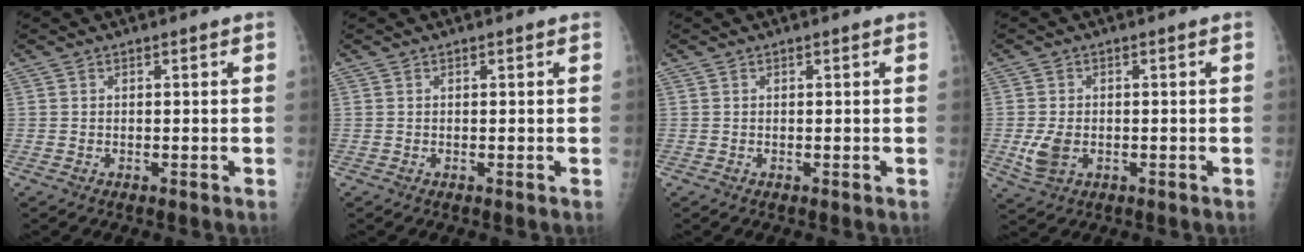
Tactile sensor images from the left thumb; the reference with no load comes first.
{"total": 0.0}
{"total": 0.0}
{"total": 4.7, "force": [-1.1, 3.2, 3.3], "torque": [-0.067, 0.000, -0.013]}